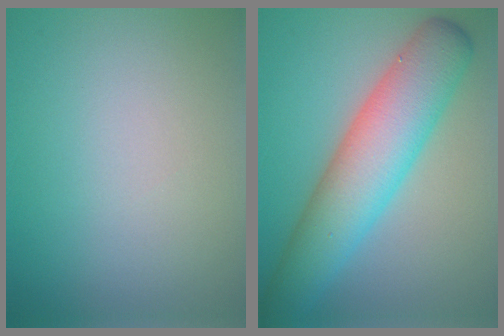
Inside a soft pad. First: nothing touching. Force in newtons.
{"total": 8.5, "press": 8.5, "slide": 0.2}